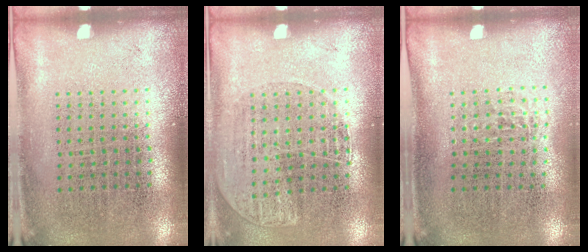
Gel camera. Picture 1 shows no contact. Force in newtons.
{"total": 1.2, "press": 1.1, "slide": 0.5}
{"total": 0.6, "press": 0.5, "slide": 0.5}